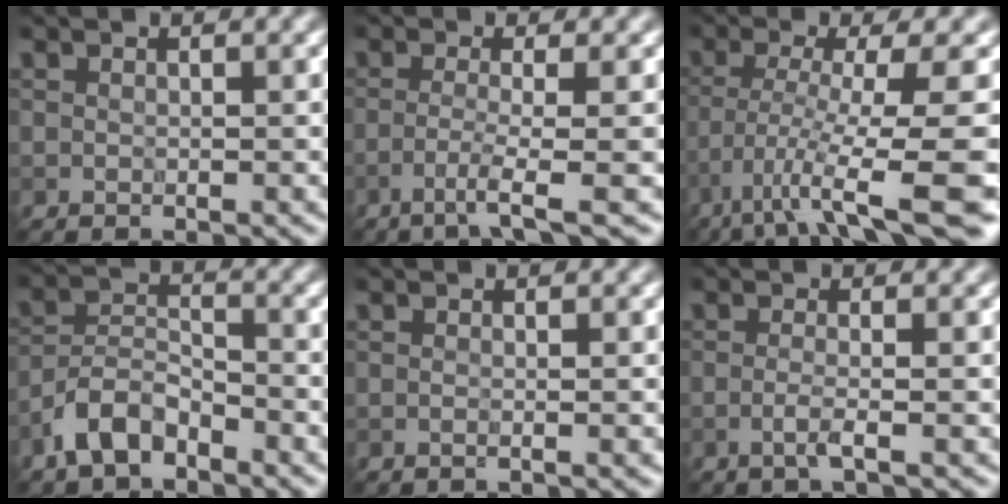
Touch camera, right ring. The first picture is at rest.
{"total": 3.1, "force": [-1.5, 0.2, 2.8], "torque": [-0.045, 0.003, -0.043]}
{"total": 9.4, "force": [-4.9, 1.3, 7.9], "torque": [-0.128, -0.004, -0.081]}
{"total": 4.1, "force": [-3.0, 1.9, 2.0], "torque": [-0.036, 0.009, -0.067]}
{"total": 0.9, "force": [0.0, 0.4, 0.8], "torque": [0.002, -0.007, -0.008]}
{"total": 1.6, "force": [-0.6, 0.3, 1.5], "torque": [-0.026, 0.002, -0.021]}